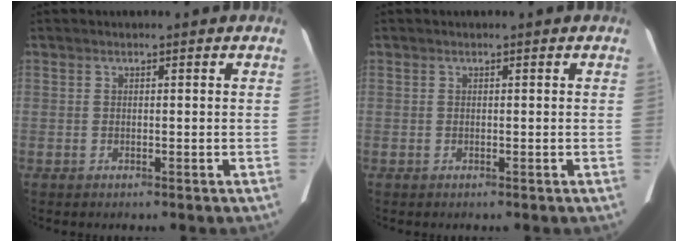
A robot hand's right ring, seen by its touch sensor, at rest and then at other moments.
{"total": 0.0}